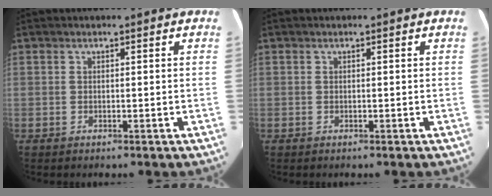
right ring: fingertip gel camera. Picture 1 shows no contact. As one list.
[{"total": 0.0}]